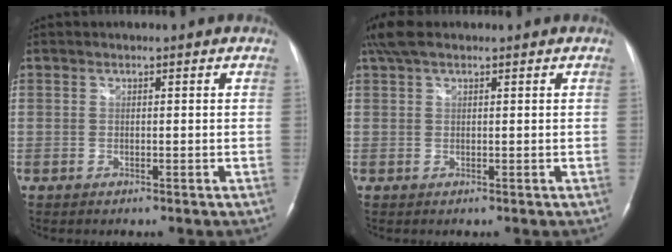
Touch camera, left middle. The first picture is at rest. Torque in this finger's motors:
{"motor_torque": [0.43, -0.29, -0.01, 0.06]}